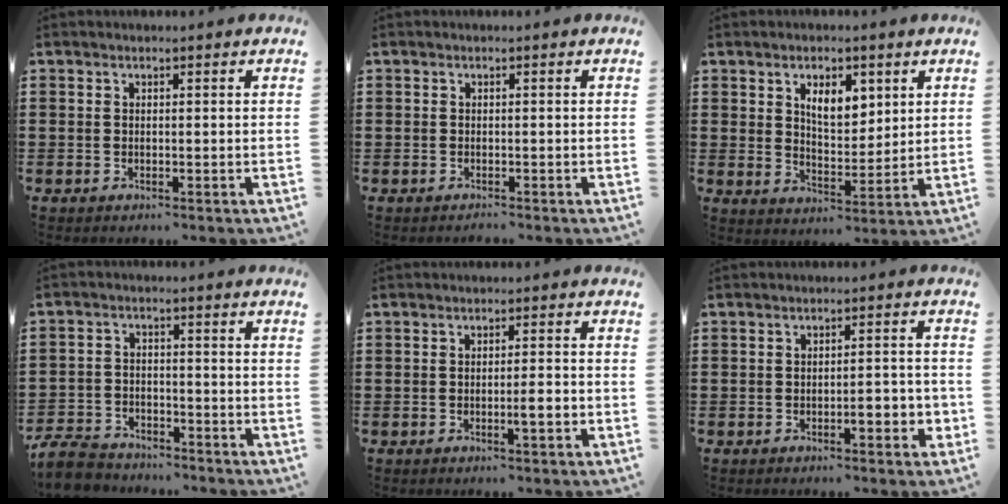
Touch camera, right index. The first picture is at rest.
{"total": 0.8, "force": [-0.7, 0.3, -0.2], "torque": [0.002, 0.005, -0.017]}
{"total": 5.9, "force": [2.8, 3.0, 4.3], "torque": [-0.080, 0.005, 0.045]}
{"total": 5.1, "force": [-4.9, 1.2, 0.9], "torque": [-0.035, 0.001, -0.099]}
{"total": 2.7, "force": [-0.9, 0.3, 2.5], "torque": [-0.042, -0.001, -0.015]}
{"total": 3.4, "force": [-1.3, 1.0, 3.0], "torque": [-0.042, 0.000, -0.025]}